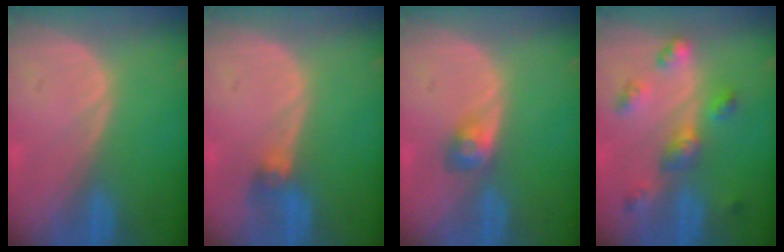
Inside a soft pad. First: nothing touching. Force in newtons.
{"total": 2.8, "press": 2.6, "slide": 1.0}
{"total": 3.0, "press": 2.6, "slide": 1.4}
{"total": 6.4, "press": 5.7, "slide": 2.9}